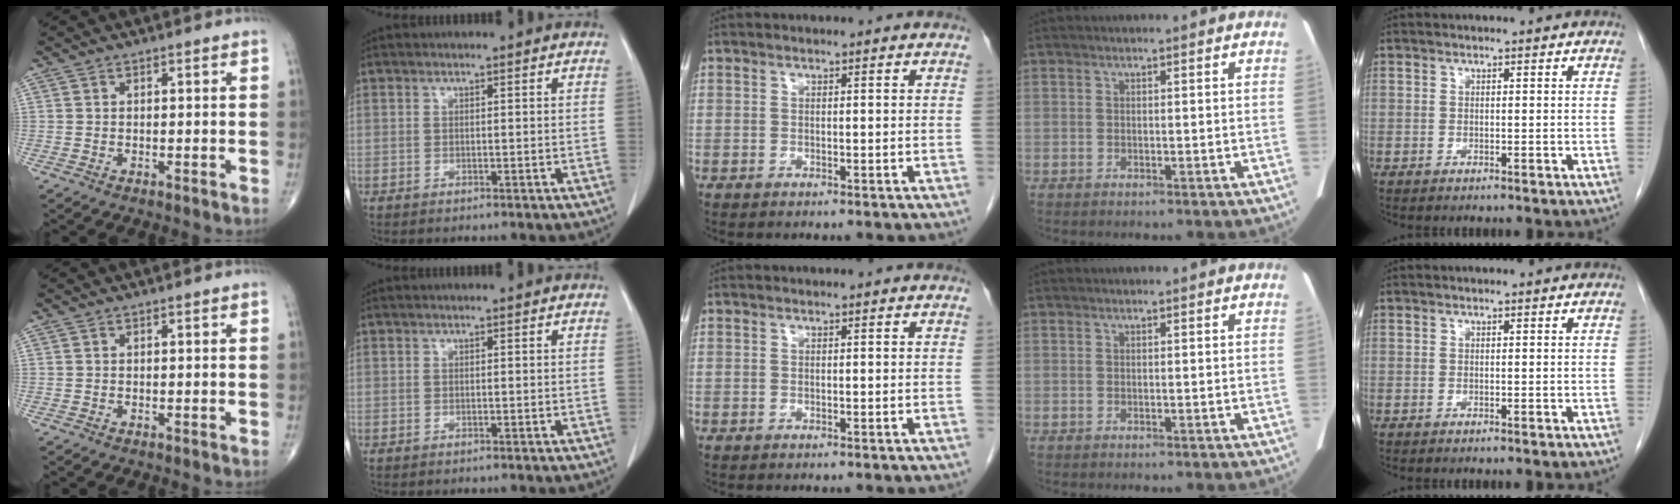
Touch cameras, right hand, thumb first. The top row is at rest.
{}